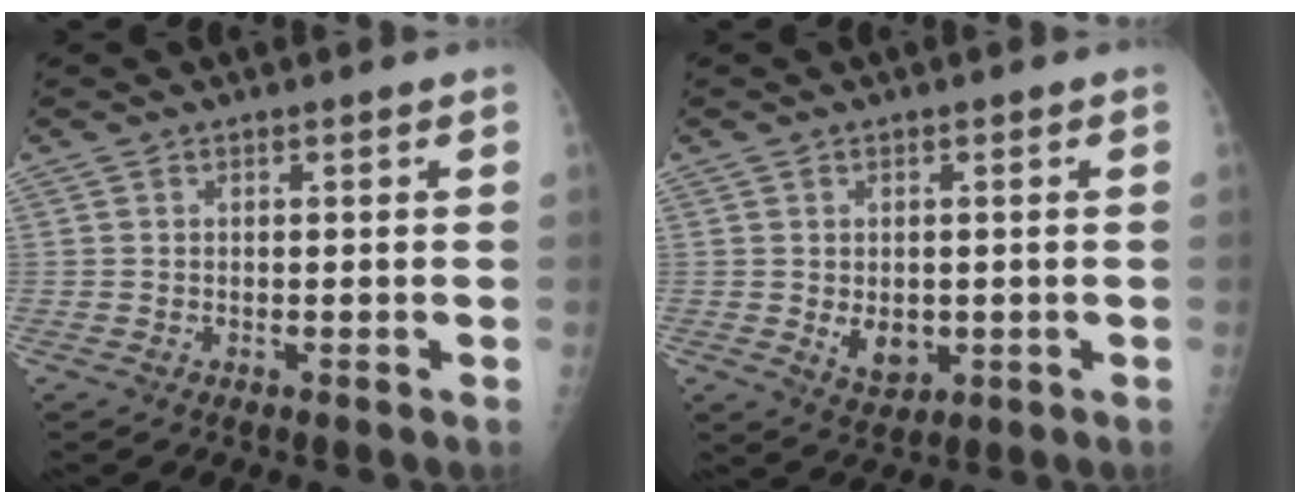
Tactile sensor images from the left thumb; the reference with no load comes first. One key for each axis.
{"total": 4.8, "fx": -0.5, "fy": 3.6, "fz": 3.2, "tx": -0.030, "ty": -0.007, "tz": 0.007}